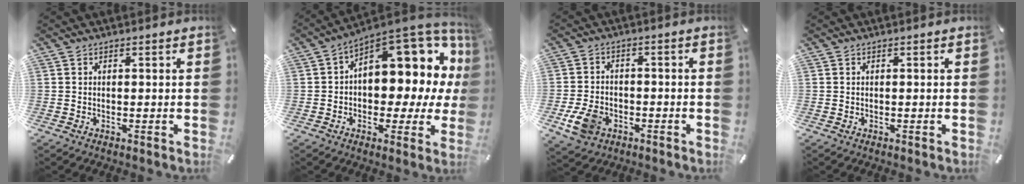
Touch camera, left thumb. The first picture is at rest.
{"total": 15.8, "force": [6.5, 9.0, 11.3], "torque": [-0.125, -0.070, 0.103]}
{"total": 8.0, "force": [-3.2, 5.9, 4.3], "torque": [-0.089, 0.011, -0.058]}
{"total": 0.0}